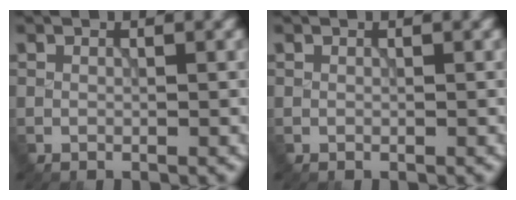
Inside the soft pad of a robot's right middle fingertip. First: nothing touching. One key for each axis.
{"total": 0.0}